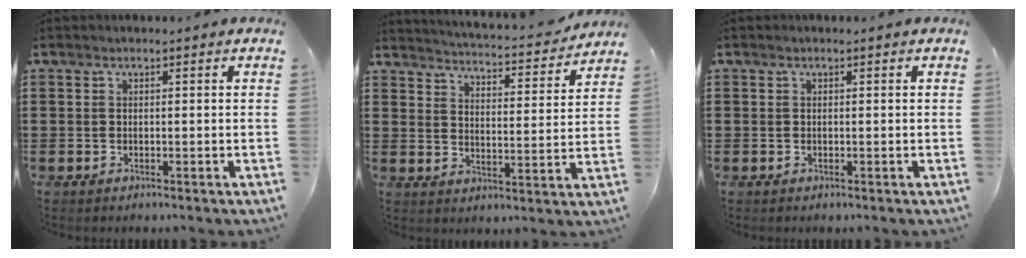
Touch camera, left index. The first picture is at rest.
{"total": 3.8, "force": [3.8, -0.4, 0.6], "torque": [-0.035, -0.034, 0.058]}
{"total": 0.0}